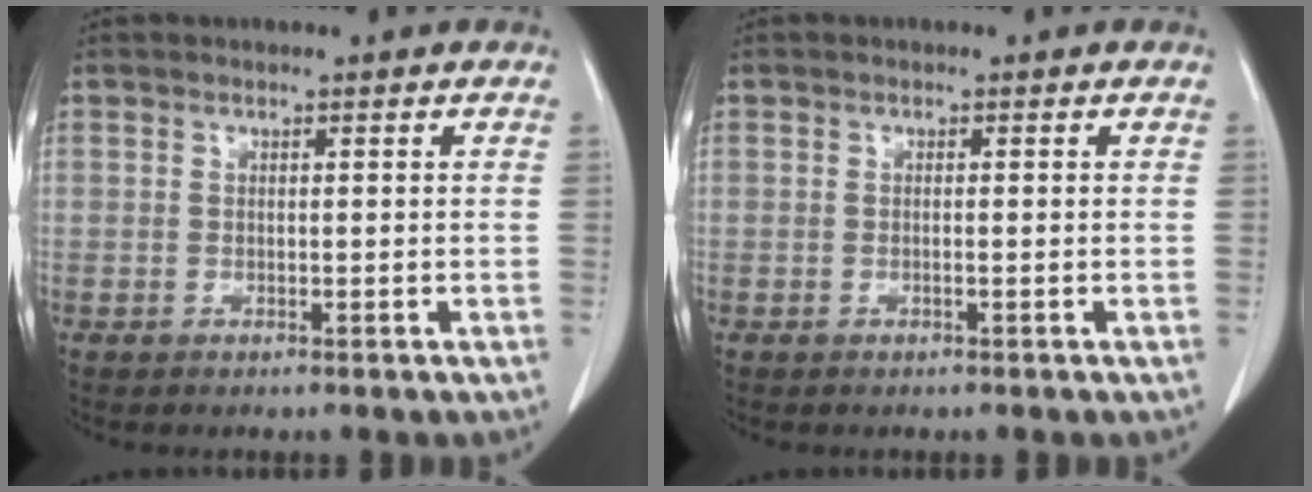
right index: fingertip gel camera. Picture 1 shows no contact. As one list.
[{"total": 0.0}]